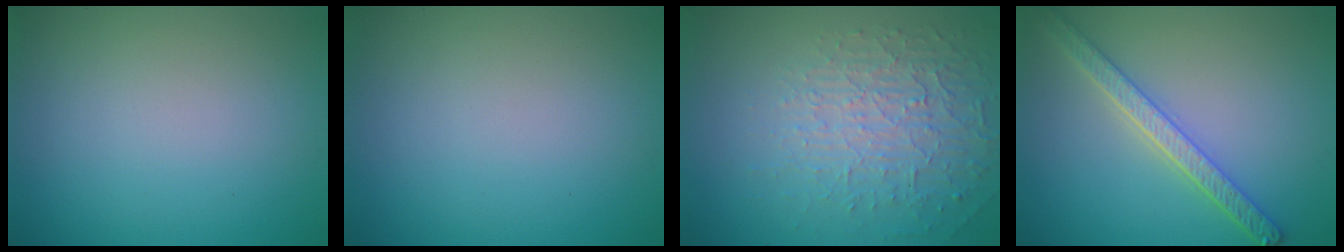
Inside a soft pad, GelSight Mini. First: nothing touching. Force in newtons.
{"total": 0.0}
{"total": 5.1, "press": 3.4, "slide": 3.7}
{"total": 4.3, "press": 3.9, "slide": 1.9}